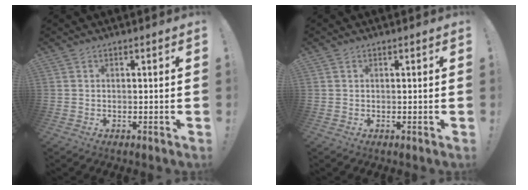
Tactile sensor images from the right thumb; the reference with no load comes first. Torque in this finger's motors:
{"motor_torque": [-0.11, -0.11, -0.05, 0.19, 0.02]}